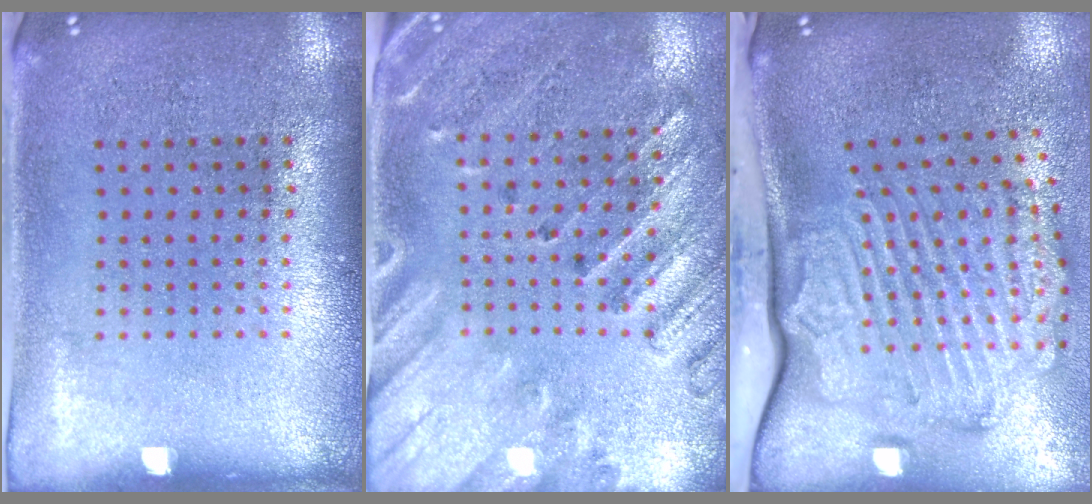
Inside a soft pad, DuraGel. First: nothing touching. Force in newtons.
{"total": 2.5, "press": 2.2, "slide": 1.3}
{"total": 3.5, "press": 2.5, "slide": 2.5}